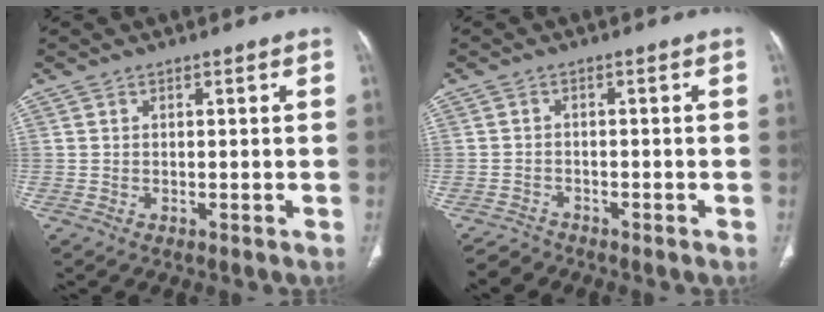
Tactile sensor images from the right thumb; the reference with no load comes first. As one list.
[{"total": 2.4, "force": [-2.2, 0.7, -0.7], "torque": [0.008, -0.001, -0.043]}]